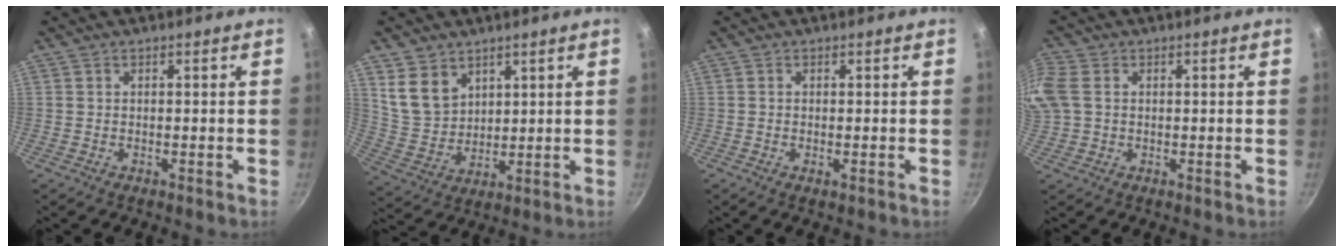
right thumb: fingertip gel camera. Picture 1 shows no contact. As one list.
[{"total": 8.7, "force": [4.7, 6.2, 3.8], "torque": [-0.050, -0.021, 0.107]}, {"total": 1.1, "force": [-0.3, 0.2, 1.0], "torque": [-0.023, -0.001, -0.007]}, {"total": 5.7, "force": [0.9, 4.3, 3.7], "torque": [-0.084, 0.008, 0.015]}]